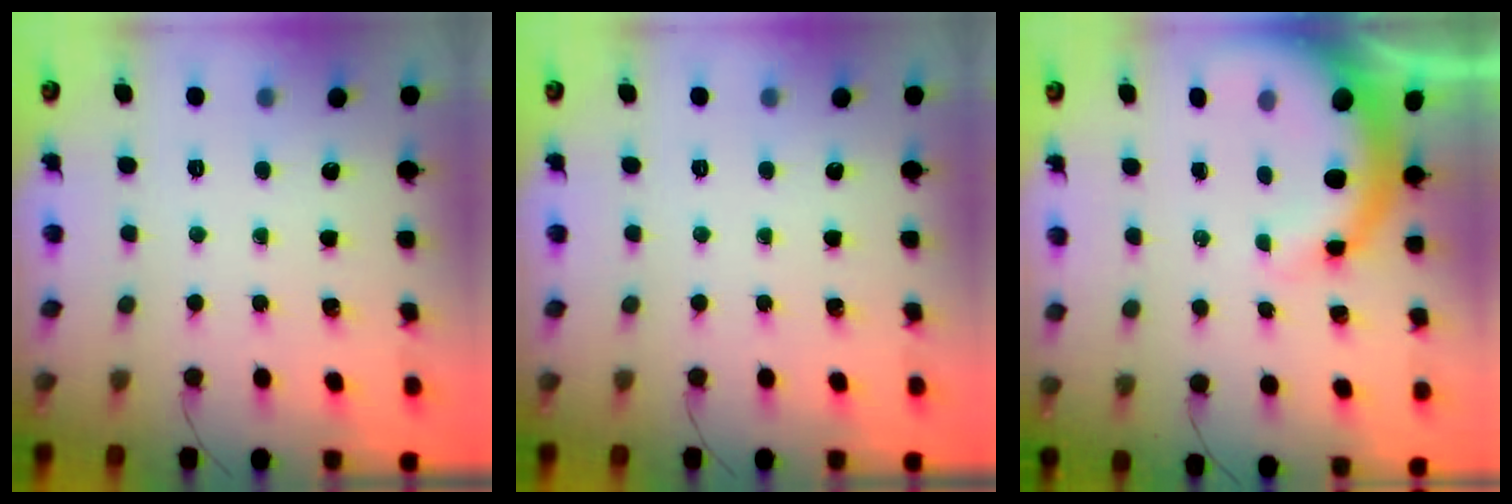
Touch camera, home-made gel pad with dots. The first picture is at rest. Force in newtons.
{"total": 0.0}
{"total": 8.8, "press": 8.6, "slide": 2.1}